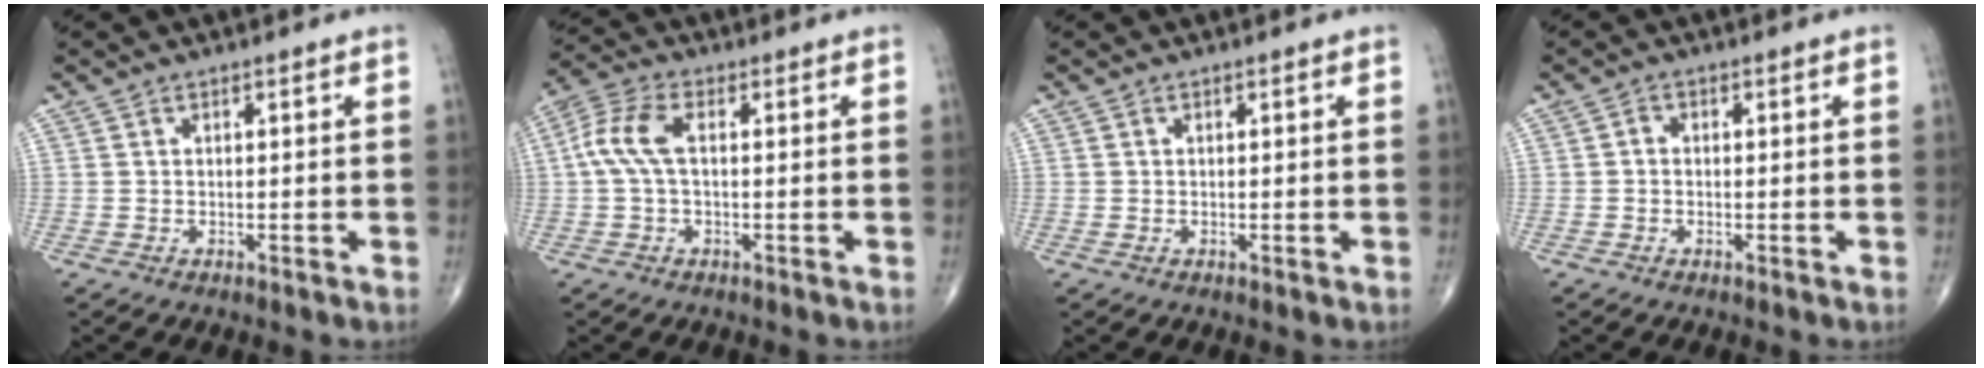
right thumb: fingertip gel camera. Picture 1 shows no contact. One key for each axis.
{"total": 7.2, "fx": 0.5, "fy": 3.7, "fz": 6.2, "tx": -0.150, "ty": 0.024, "tz": 0.006}
{"total": 0.0}
{"total": 1.3, "fx": -0.1, "fy": 1.0, "fz": 0.8, "tx": -0.005, "ty": 0.004, "tz": -0.006}